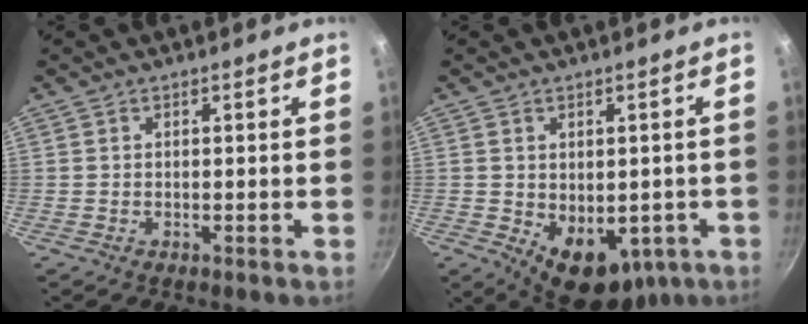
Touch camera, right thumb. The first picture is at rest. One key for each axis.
{"total": 12.0, "fx": -3.0, "fy": 8.2, "fz": 8.2, "tx": -0.078, "ty": -0.009, "tz": -0.017}